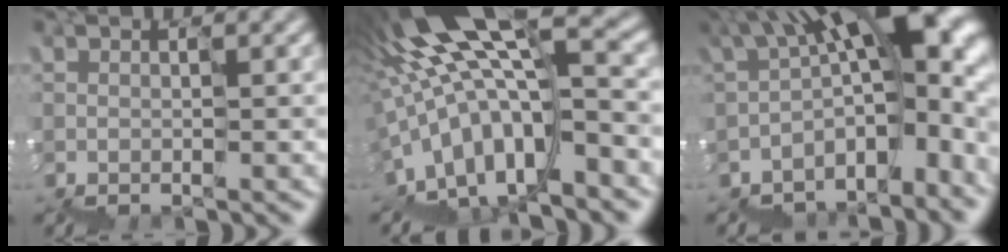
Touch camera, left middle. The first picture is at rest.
{"total": 11.8, "force": [-1.9, 3.8, 11.0], "torque": [-0.201, 0.036, -0.027]}
{"total": 11.7, "force": [-1.1, 5.6, 10.2], "torque": [-0.150, 0.028, -0.007]}